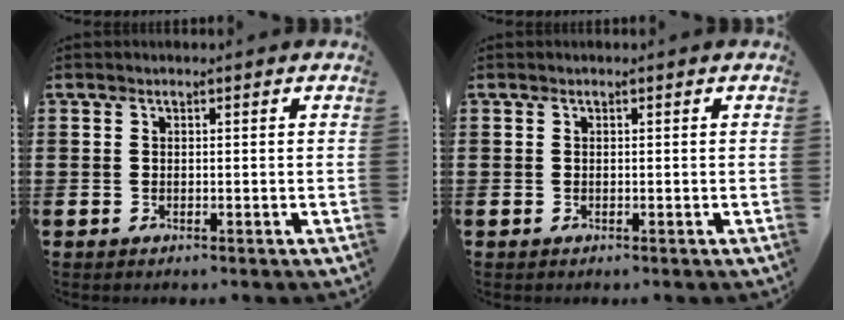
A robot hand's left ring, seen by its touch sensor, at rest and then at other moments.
{"total": 0.0}